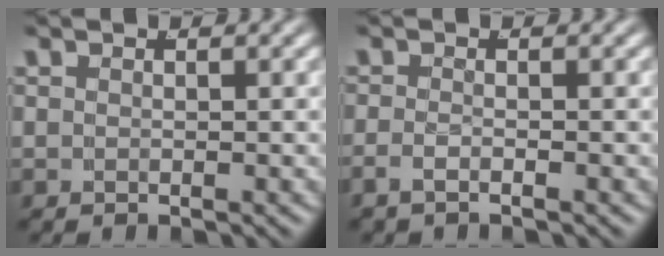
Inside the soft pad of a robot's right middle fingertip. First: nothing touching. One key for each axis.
{"total": 1.1, "fx": -0.9, "fy": 0.2, "fz": 0.7, "tx": -0.024, "ty": -0.004, "tz": -0.015}